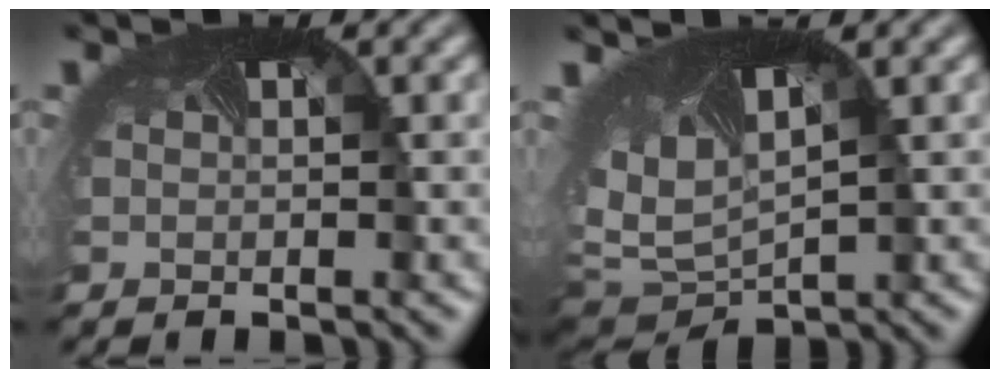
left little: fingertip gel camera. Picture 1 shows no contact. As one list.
[{"total": 9.1, "force": [1.3, 5.1, 7.4], "torque": [-0.166, -0.006, 0.044]}]